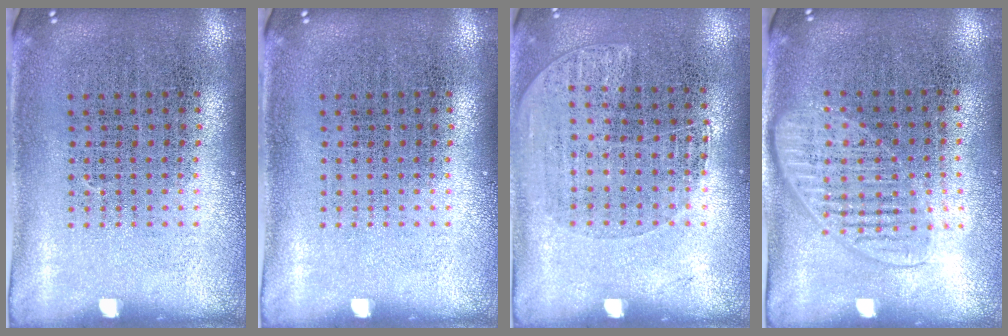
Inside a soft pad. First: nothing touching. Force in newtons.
{"total": 0.0}
{"total": 1.1, "press": 0.9, "slide": 0.6}
{"total": 1.4, "press": 1.3, "slide": 0.6}